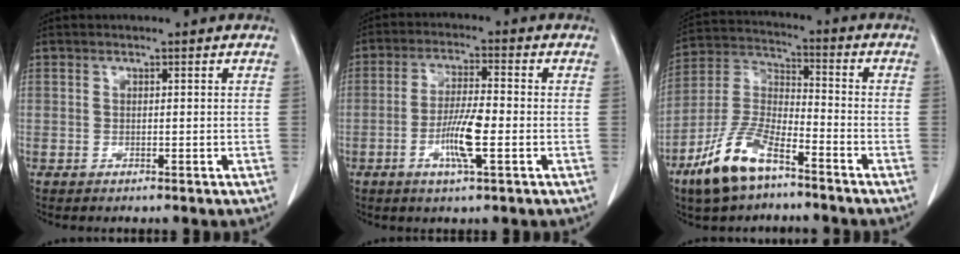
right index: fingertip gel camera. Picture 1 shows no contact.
{"total": 7.2, "force": [-2.2, 0.7, 6.8], "torque": [-0.131, -0.005, -0.043]}
{"total": 12.3, "force": [-8.1, 4.0, 8.3], "torque": [-0.186, -0.009, -0.159]}